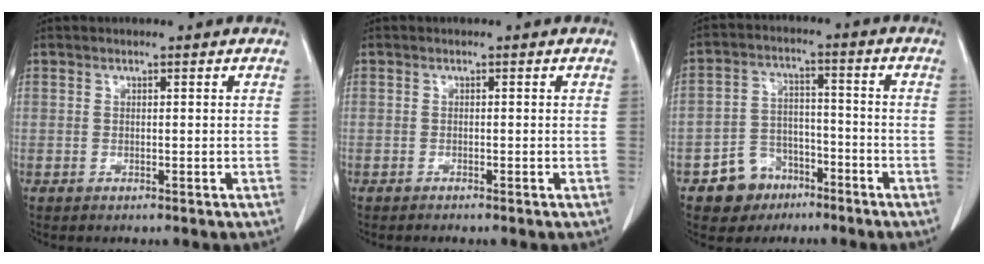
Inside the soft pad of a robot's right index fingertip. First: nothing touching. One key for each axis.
{"total": 0.0}
{"total": 7.4, "fx": -4.4, "fy": 5.7, "fz": 1.5, "tx": -0.024, "ty": 0.016, "tz": -0.066}